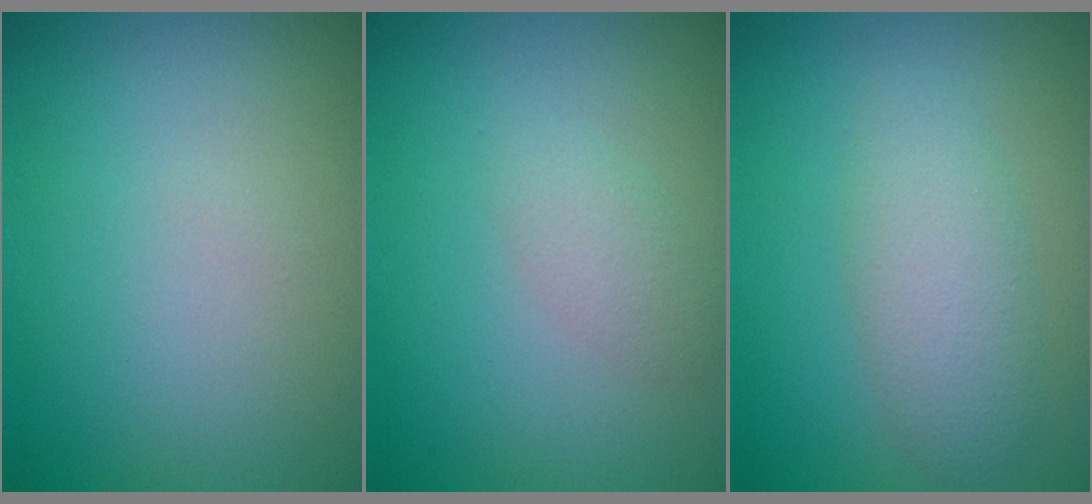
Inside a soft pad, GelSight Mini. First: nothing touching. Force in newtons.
{"total": 1.6, "press": 1.6, "slide": 0.0}
{"total": 3.4, "press": 3.4, "slide": 0.1}